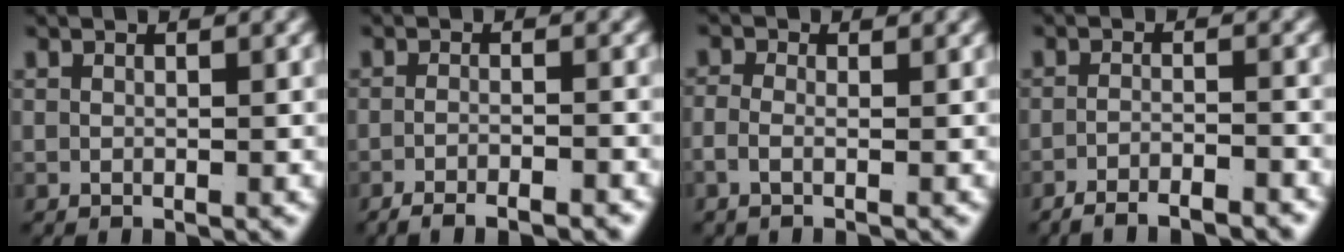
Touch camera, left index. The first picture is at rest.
{"total": 4.1, "force": [-3.8, 0.6, 1.5], "torque": [-0.025, -0.009, -0.058]}
{"total": 1.8, "force": [-0.9, 0.4, 1.5], "torque": [-0.039, -0.012, -0.012]}
{"total": 4.7, "force": [-4.4, 0.6, 1.3], "torque": [-0.019, -0.011, -0.072]}